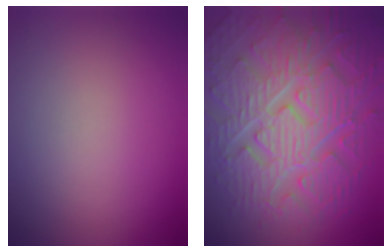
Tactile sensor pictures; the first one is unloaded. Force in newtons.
{"total": 10.4, "press": 7.0, "slide": 7.7}